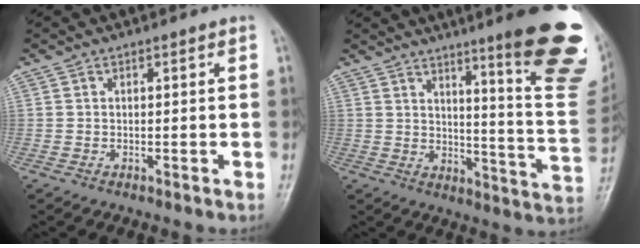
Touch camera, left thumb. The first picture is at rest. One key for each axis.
{"total": 23.5, "fx": 13.6, "fy": 3.2, "fz": 18.9, "tx": -0.199, "ty": -0.077, "tz": 0.177}